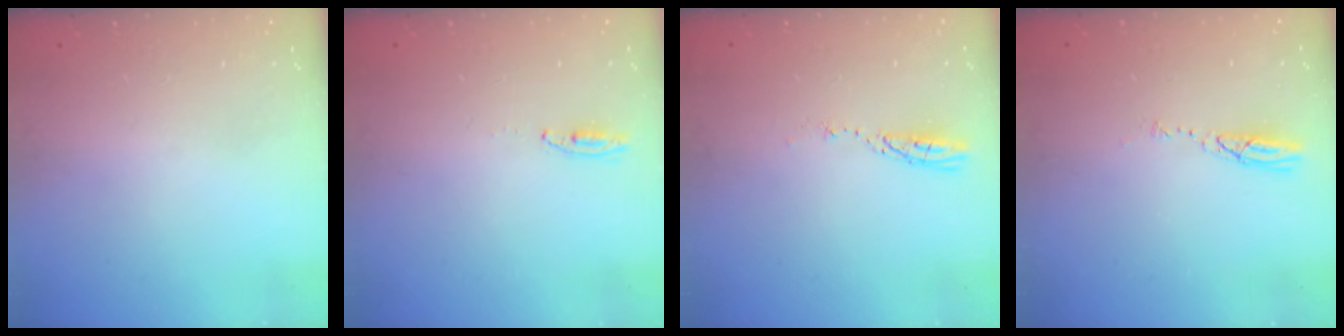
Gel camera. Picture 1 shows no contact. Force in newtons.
{"total": 2.9, "press": 2.7, "slide": 1.1}
{"total": 3.3, "press": 3.3, "slide": 0.4}
{"total": 3.9, "press": 3.9, "slide": 0.4}